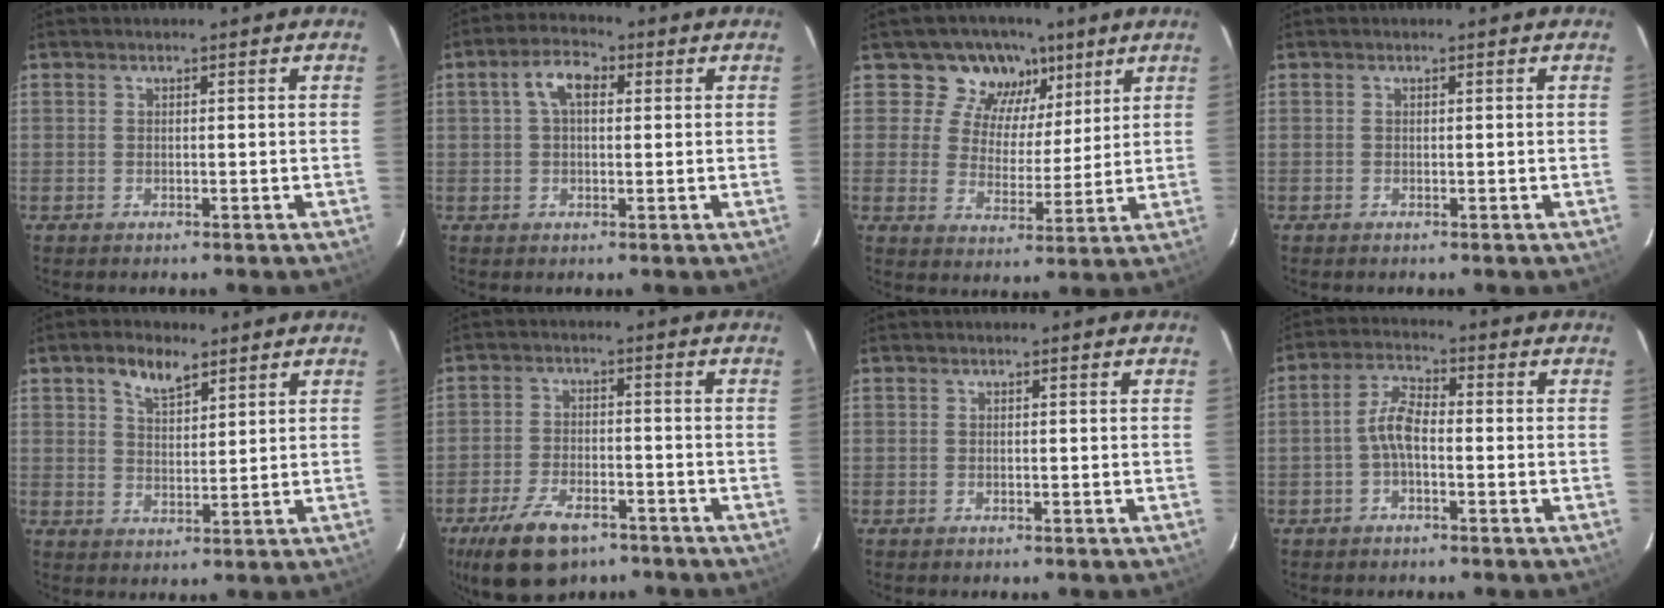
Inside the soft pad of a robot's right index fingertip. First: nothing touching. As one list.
[{"total": 5.4, "force": [1.3, 3.2, 4.2], "torque": [-0.079, 0.021, 0.023]}, {"total": 10.0, "force": [6.1, 7.6, 2.4], "torque": [-0.028, -0.009, 0.094]}, {"total": 0.0}, {"total": 5.6, "force": [3.5, 2.8, 3.4], "torque": [-0.057, 0.007, 0.062]}, {"total": 12.0, "force": [-8.1, 5.7, 6.8], "torque": [-0.154, -0.011, -0.138]}, {"total": 0.0}, {"total": 4.8, "force": [-1.4, 2.0, 4.2], "torque": [-0.091, 0.017, -0.030]}]